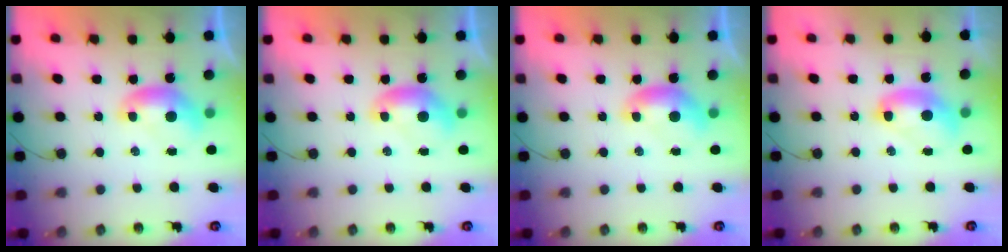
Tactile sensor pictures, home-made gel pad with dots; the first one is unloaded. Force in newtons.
{"total": 0.0}
{"total": 0.0}
{"total": 2.7, "press": 2.7, "slide": 0.1}